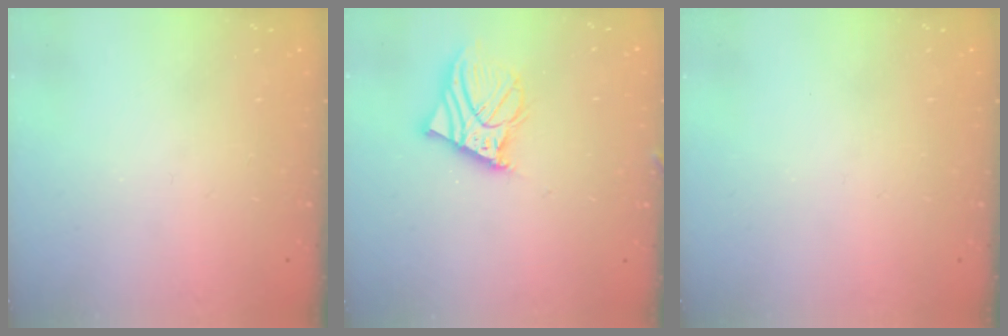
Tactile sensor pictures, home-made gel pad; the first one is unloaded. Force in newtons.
{"total": 10.4, "press": 10.3, "slide": 1.7}
{"total": 0.0}